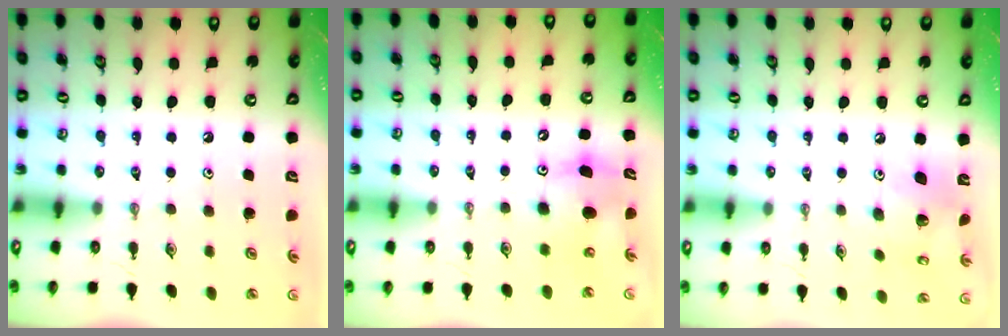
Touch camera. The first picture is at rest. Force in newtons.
{"total": 10.9, "press": 10.8, "slide": 1.5}
{"total": 9.0, "press": 9.0, "slide": 0.4}